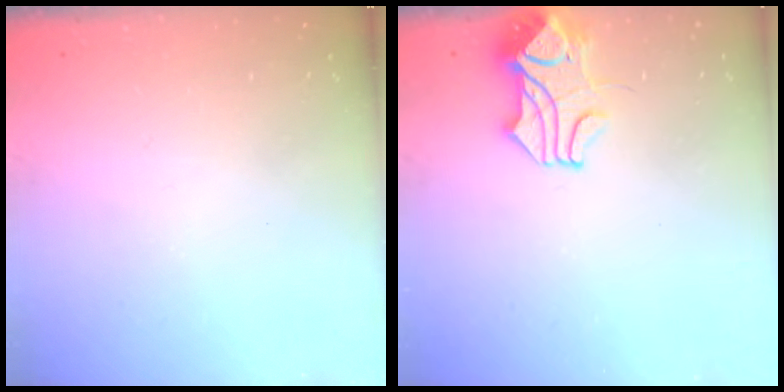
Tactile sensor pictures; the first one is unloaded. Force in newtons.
{"total": 2.8, "press": 2.7, "slide": 0.6}